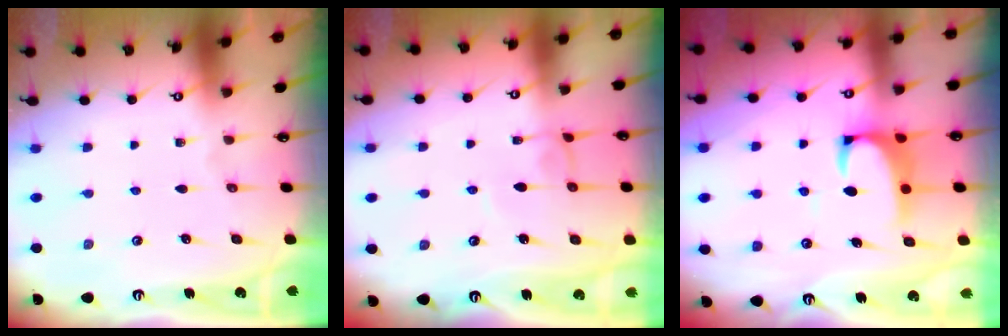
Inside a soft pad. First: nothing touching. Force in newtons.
{"total": 2.3, "press": 2.3, "slide": 0.2}
{"total": 2.3, "press": 2.1, "slide": 1.0}